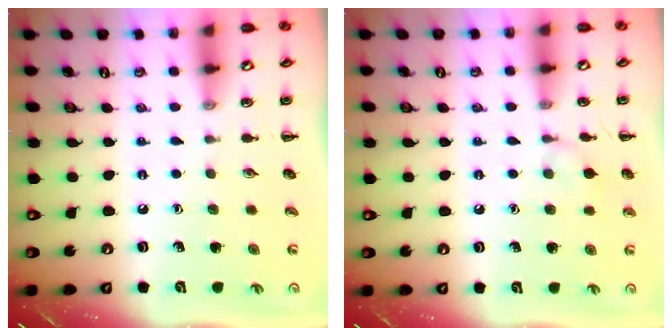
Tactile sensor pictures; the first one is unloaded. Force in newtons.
{"total": 6.0, "press": 5.6, "slide": 2.0}